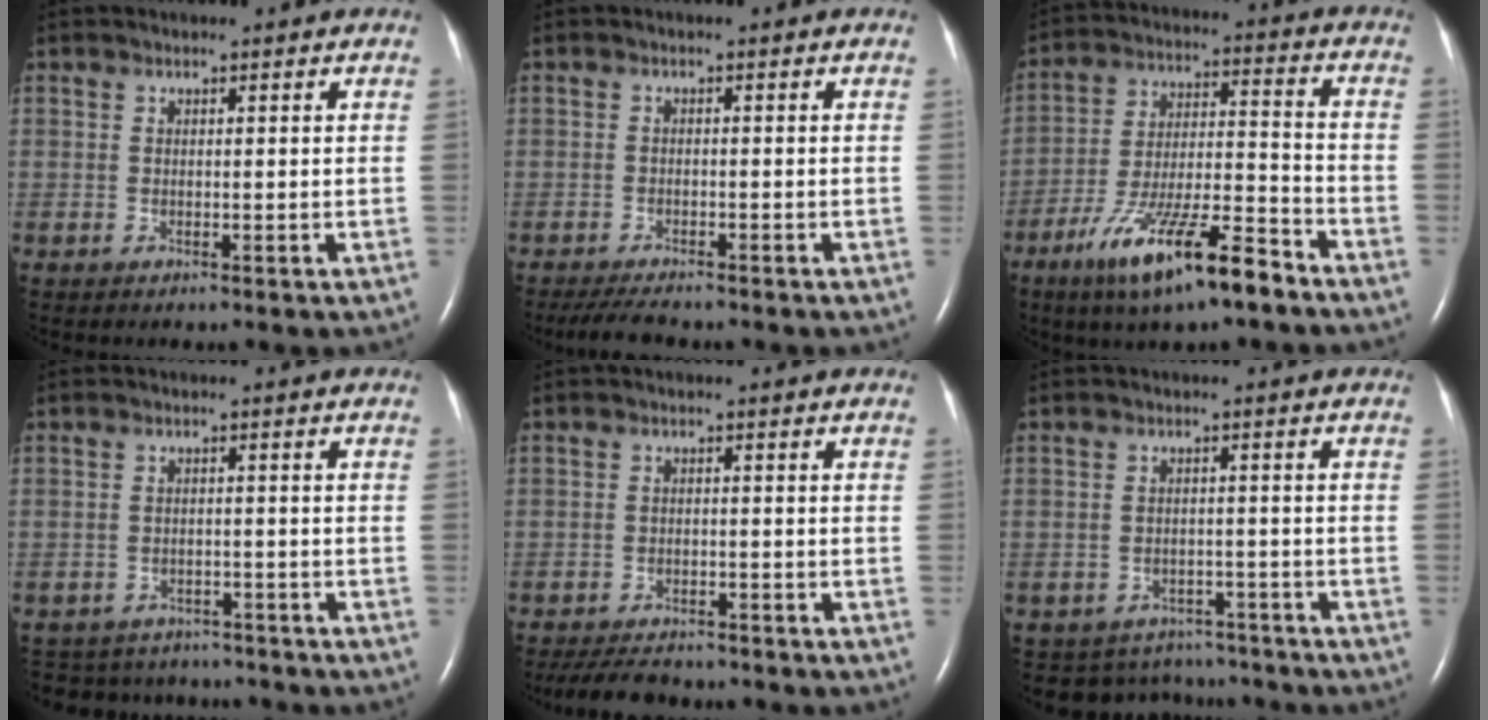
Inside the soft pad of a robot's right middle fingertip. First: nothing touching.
{"total": 4.4, "force": [-3.8, 0.7, 2.0], "torque": [-0.039, -0.014, -0.062]}
{"total": 15.5, "force": [-10.2, 2.3, 11.4], "torque": [-0.218, -0.018, -0.180]}
{"total": 9.3, "force": [-8.5, 3.6, 0.9], "torque": [-0.022, 0.015, -0.105]}
{"total": 7.2, "force": [-6.4, 2.1, 2.3], "torque": [-0.038, -0.012, -0.096]}
{"total": 8.3, "force": [-7.4, 3.7, -0.1], "torque": [-0.003, 0.023, -0.088]}